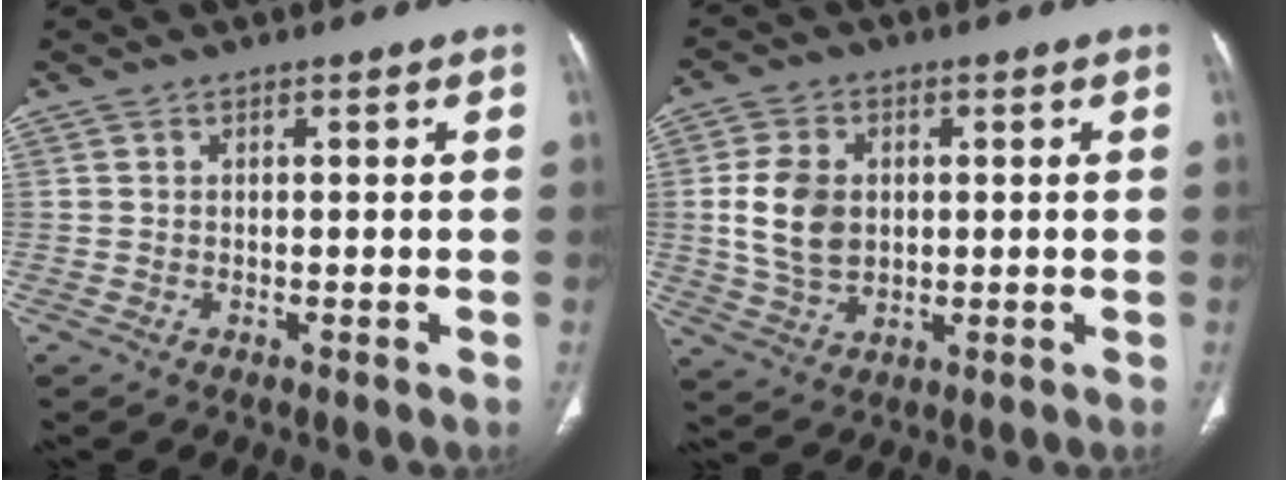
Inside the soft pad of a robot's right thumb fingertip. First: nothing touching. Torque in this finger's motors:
{"motor_torque": [1.45, 1.38, 1.03, -0.96, 0.24]}